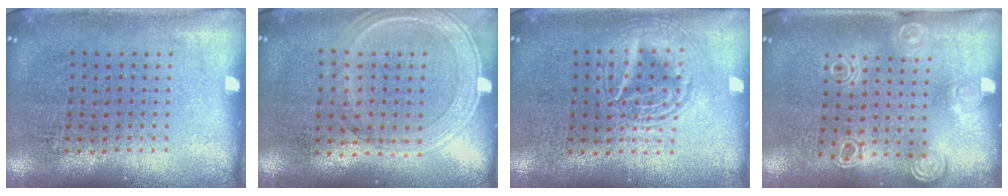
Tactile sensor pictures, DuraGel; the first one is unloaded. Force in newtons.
{"total": 0.7, "press": 0.7, "slide": 0.2}
{"total": 2.9, "press": 2.9, "slide": 0.3}
{"total": 1.4, "press": 1.3, "slide": 0.2}